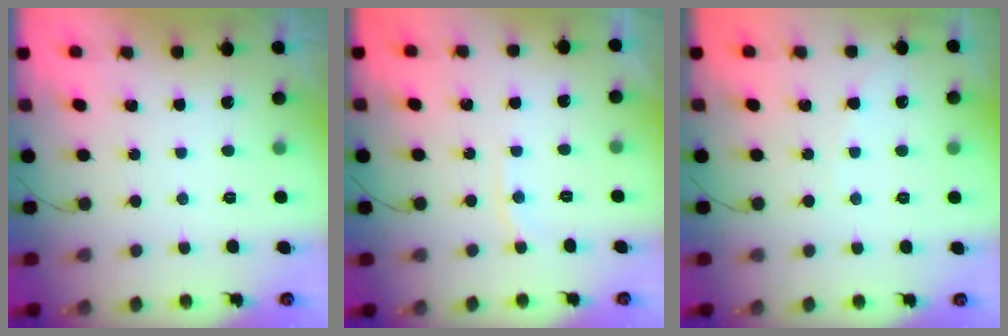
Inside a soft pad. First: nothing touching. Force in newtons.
{"total": 3.3, "press": 3.3, "slide": 0.1}
{"total": 3.4, "press": 3.4, "slide": 0.4}